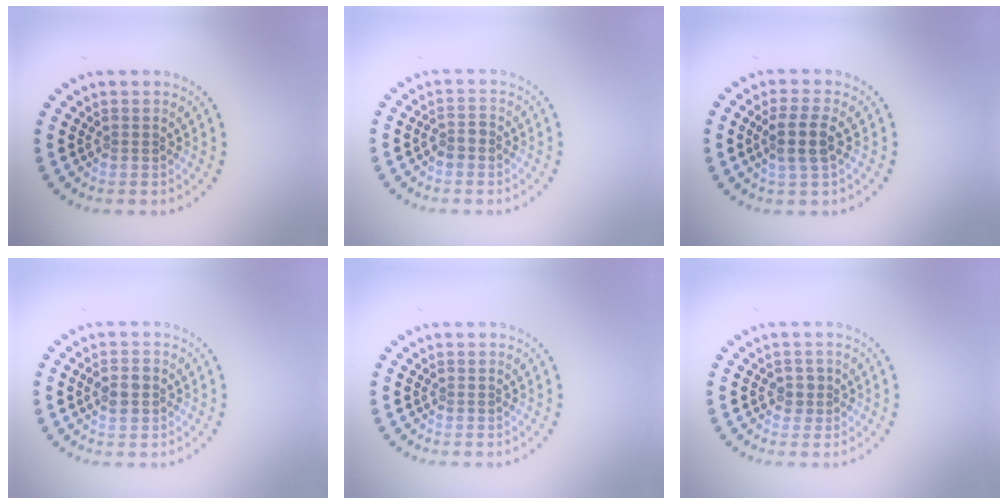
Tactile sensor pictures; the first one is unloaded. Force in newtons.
{"total": 1.4, "press": 1.3, "slide": 0.5}
{"total": 2.8, "press": 2.5, "slide": 1.3}
{"total": 2.0, "press": 2.0, "slide": 0.0}
{"total": 0.0}
{"total": 1.4, "press": 1.2, "slide": 0.7}